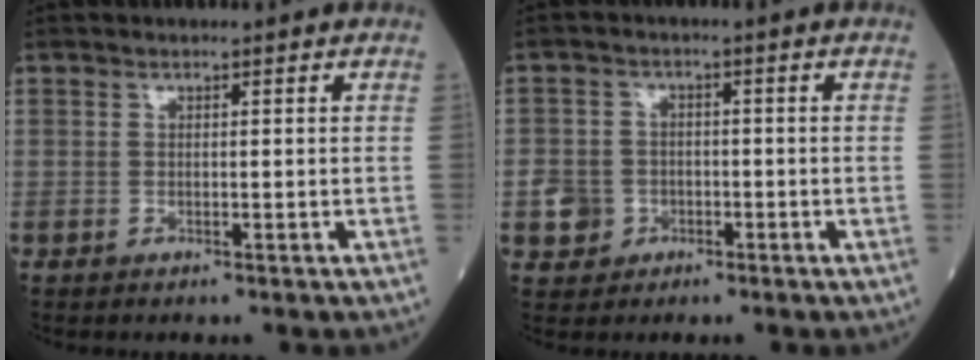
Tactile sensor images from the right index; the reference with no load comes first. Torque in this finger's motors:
{"motor_torque": [0.01, -0.05, 0.02, 0.01]}